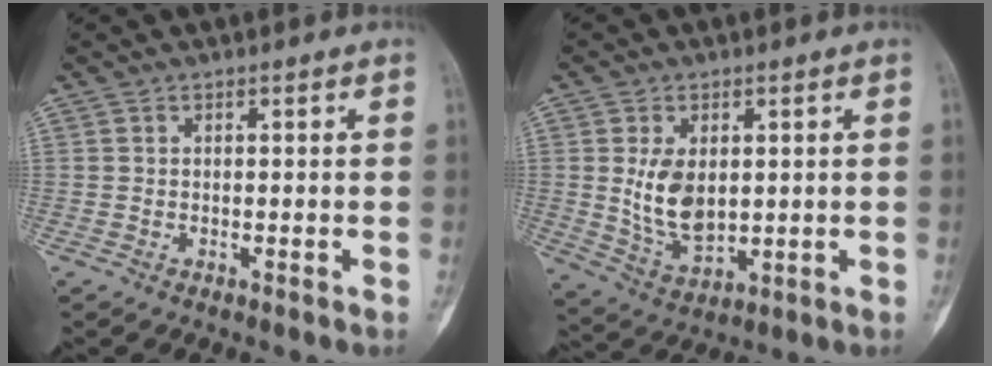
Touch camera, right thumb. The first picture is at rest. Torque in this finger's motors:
{"motor_torque": [1.36, 1.33, 1.15, -1.07, 0.24]}